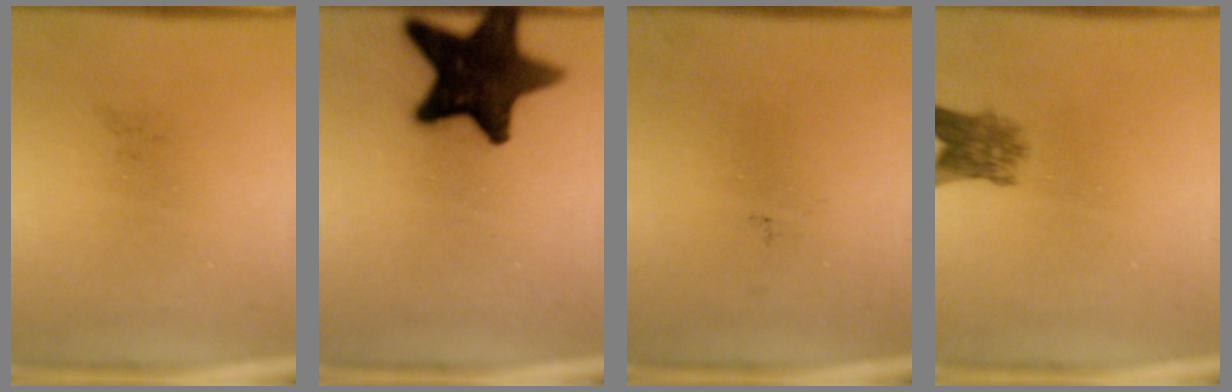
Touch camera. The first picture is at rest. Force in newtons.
{"total": 15.9}
{"total": 0.0}
{"total": 3.8}